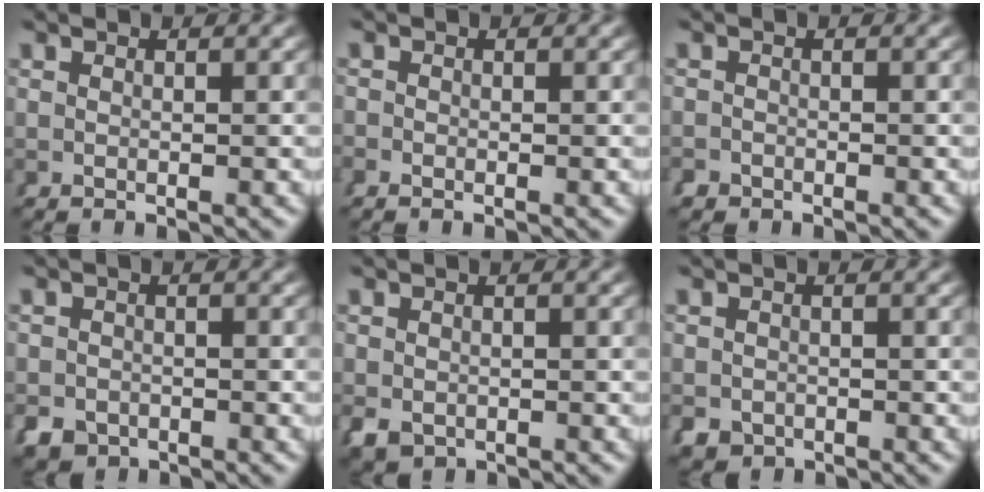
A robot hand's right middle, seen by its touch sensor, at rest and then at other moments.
{"total": 0.7, "force": [-0.7, 0.1, -0.2], "torque": [0.008, -0.006, -0.013]}
{"total": 1.5, "force": [-1.3, 0.5, -0.4], "torque": [0.014, -0.014, -0.018]}
{"total": 3.5, "force": [-2.6, 2.2, 0.6], "torque": [-0.002, -0.026, -0.035]}
{"total": 3.1, "force": [-1.7, 2.3, 1.2], "torque": [-0.029, -0.033, -0.011]}
{"total": 3.5, "force": [-2.1, 2.6, 0.8], "torque": [-0.016, -0.032, -0.020]}